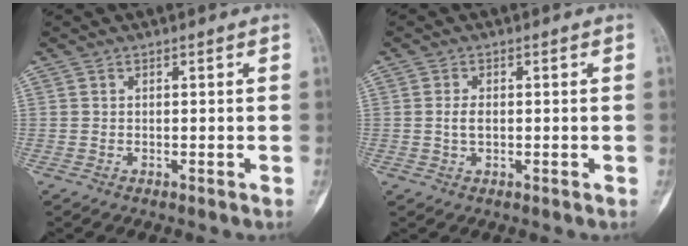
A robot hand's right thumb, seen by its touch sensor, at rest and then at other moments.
{"total": 2.1, "force": [-0.1, 1.2, 1.8], "torque": [-0.037, 0.000, -0.002]}